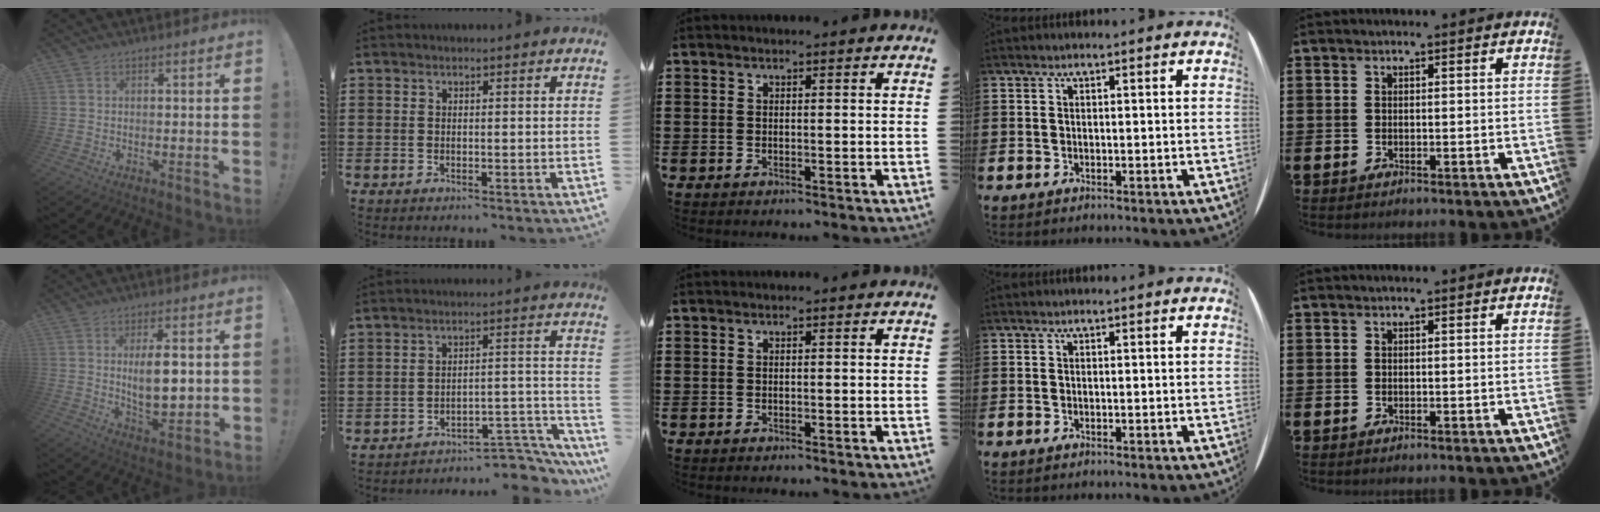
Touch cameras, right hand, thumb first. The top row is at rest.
{"thumb": {"total": 10.6, "force": [1.8, 4.2, 9.6], "torque": [-0.151, -0.010, 0.027]}, "index": {"total": 5.4, "force": [-4.9, 1.1, 2.0], "torque": [-0.030, 0.007, -0.096]}}